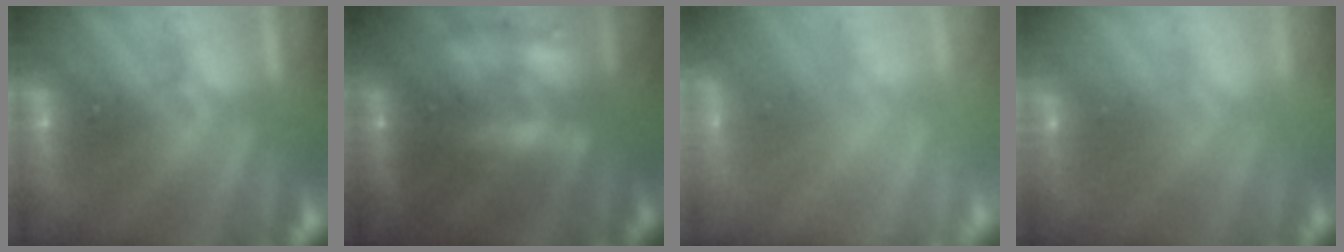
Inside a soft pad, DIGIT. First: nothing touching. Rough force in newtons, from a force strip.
{"total": 7.8}
{"total": 7.5}
{"total": 8.7}